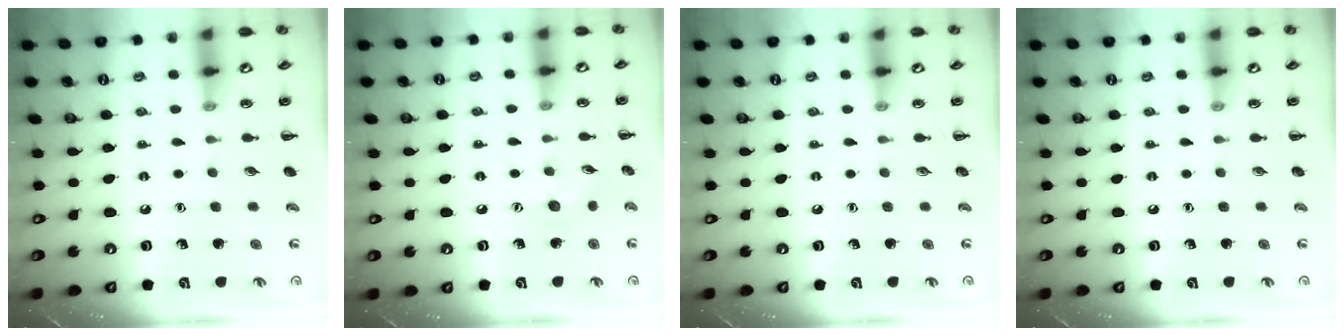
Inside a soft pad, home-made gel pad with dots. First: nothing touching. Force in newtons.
{"total": 5.5, "press": 5.4, "slide": 1.3}
{"total": 0.0}
{"total": 0.0}